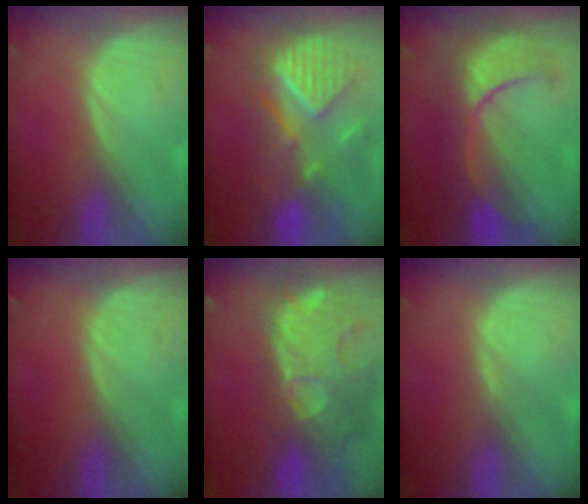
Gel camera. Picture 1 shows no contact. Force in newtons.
{"total": 10.6, "press": 9.7, "slide": 4.3}
{"total": 9.1, "press": 9.1, "slide": 0.7}
{"total": 0.0}
{"total": 14.6, "press": 11.8, "slide": 8.6}
{"total": 0.7, "press": 0.7, "slide": 0.2}